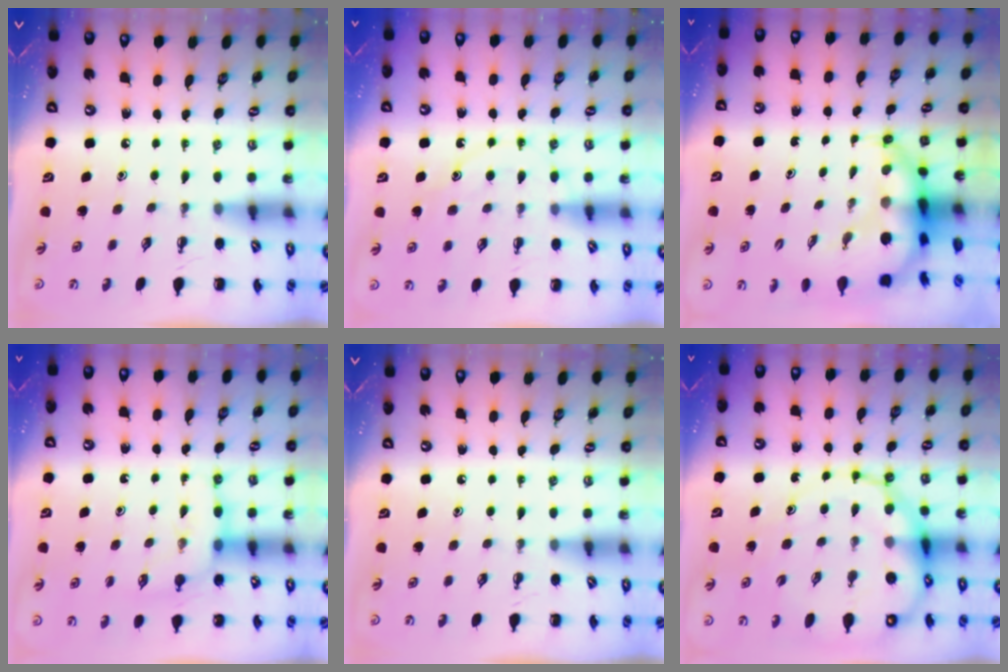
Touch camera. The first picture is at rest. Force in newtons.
{"total": 11.2, "press": 11.2, "slide": 0.6}
{"total": 6.8, "press": 6.6, "slide": 1.7}
{"total": 8.1, "press": 8.0, "slide": 1.0}
{"total": 0.0}
{"total": 17.9, "press": 17.4, "slide": 4.4}